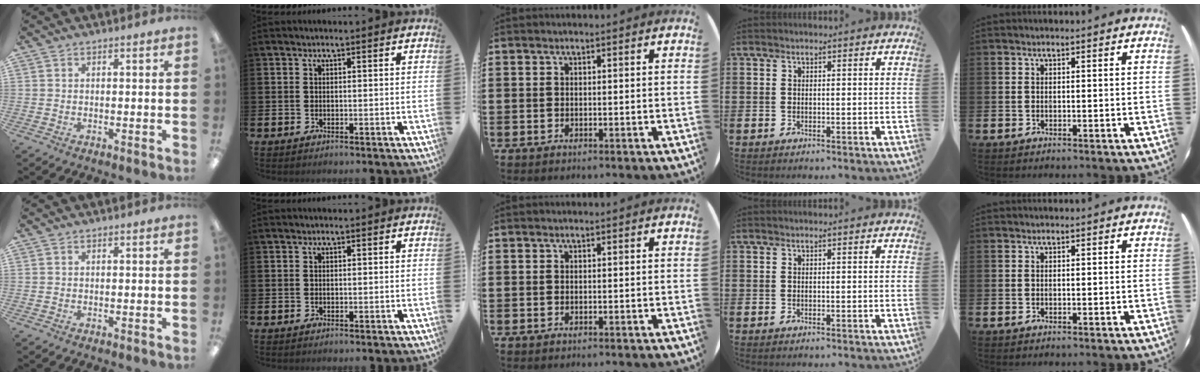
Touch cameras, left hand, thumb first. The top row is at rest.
{}